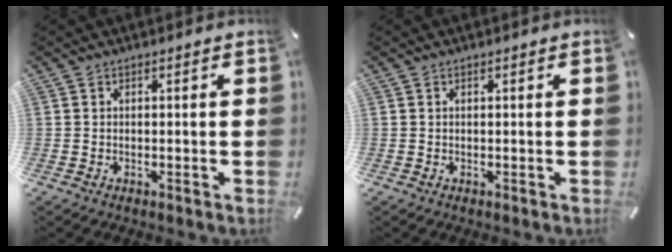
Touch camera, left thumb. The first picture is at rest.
{"total": 0.0}